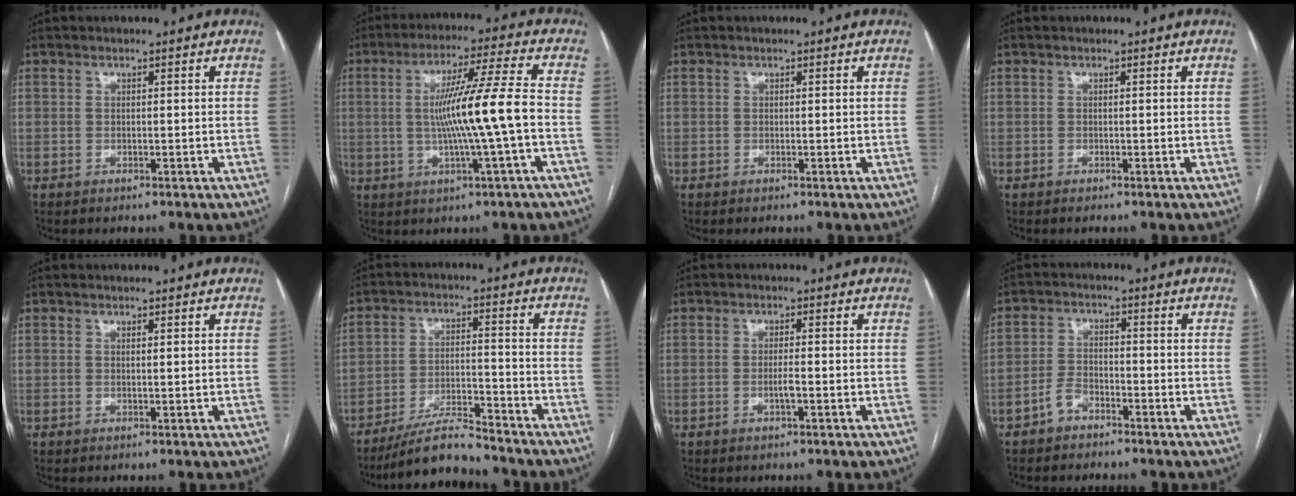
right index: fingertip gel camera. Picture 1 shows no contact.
{"total": 11.4, "force": [-1.1, -1.1, 11.3], "torque": [-0.200, 0.007, -0.018]}
{"total": 0.0}
{"total": 0.0}
{"total": 0.5, "force": [0.3, -0.1, 0.5], "torque": [-0.008, -0.001, 0.005]}
{"total": 8.8, "force": [-8.1, 0.9, 3.4], "torque": [-0.058, -0.007, -0.142]}
{"total": 1.9, "force": [-0.6, 0.1, 1.8], "torque": [-0.036, -0.001, -0.011]}
{"total": 3.2, "force": [-2.4, 1.7, 1.3], "torque": [-0.028, 0.006, -0.044]}